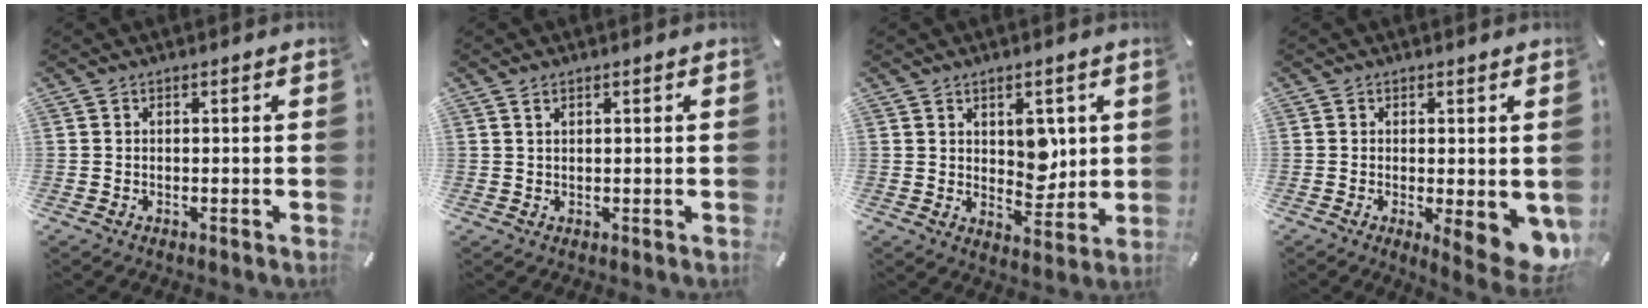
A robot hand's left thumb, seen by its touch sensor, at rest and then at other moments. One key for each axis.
{"total": 1.2, "fx": 0.6, "fy": 0.5, "fz": 0.9, "tx": -0.018, "ty": 0.001, "tz": 0.010}
{"total": 7.1, "fx": 2.4, "fy": 5.0, "fz": 4.4, "tx": -0.046, "ty": -0.014, "tz": 0.039}
{"total": 7.5, "fx": -1.4, "fy": 2.4, "fz": 6.9, "tx": -0.076, "ty": -0.013, "tz": -0.014}